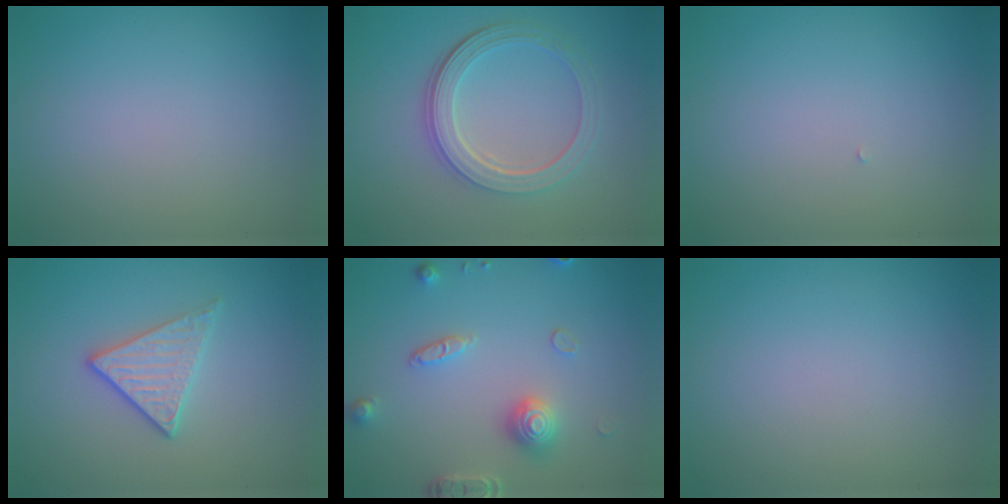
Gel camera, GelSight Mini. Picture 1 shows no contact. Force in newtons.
{"total": 4.9, "press": 3.7, "slide": 3.2}
{"total": 0.0}
{"total": 2.9, "press": 2.6, "slide": 1.2}
{"total": 3.6, "press": 3.3, "slide": 1.4}
{"total": 0.0}